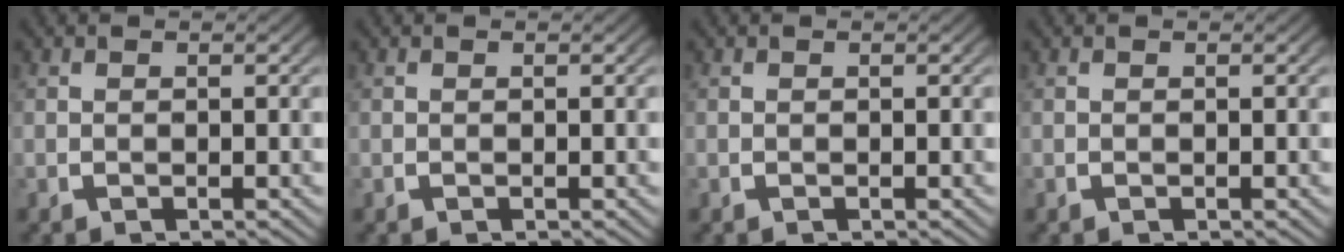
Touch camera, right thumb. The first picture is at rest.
{"total": 0.0}
{"total": 0.0}
{"total": 0.0}